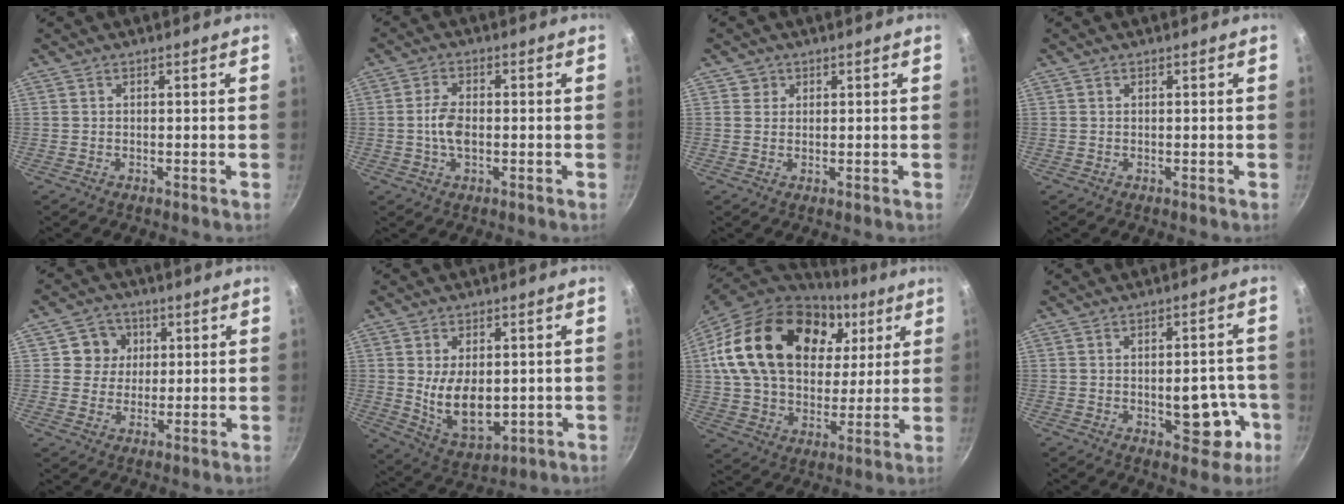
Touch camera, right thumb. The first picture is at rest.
{"total": 4.8, "force": [-0.6, 2.6, 4.0], "torque": [-0.079, 0.009, -0.017]}
{"total": 1.9, "force": [0.7, 1.8, 0.2], "torque": [0.010, -0.001, 0.007]}
{"total": 0.0}
{"total": 6.3, "force": [1.6, 5.9, 1.3], "torque": [0.022, 0.004, 0.019]}
{"total": 11.2, "force": [0.0, 6.8, 8.9], "torque": [-0.128, -0.019, 0.022]}
{"total": 28.4, "force": [9.9, 19.2, 18.3], "torque": [-0.309, -0.006, 0.173]}
{"total": 9.7, "force": [-2.6, 5.1, 7.8], "torque": [-0.064, 0.018, -0.029]}